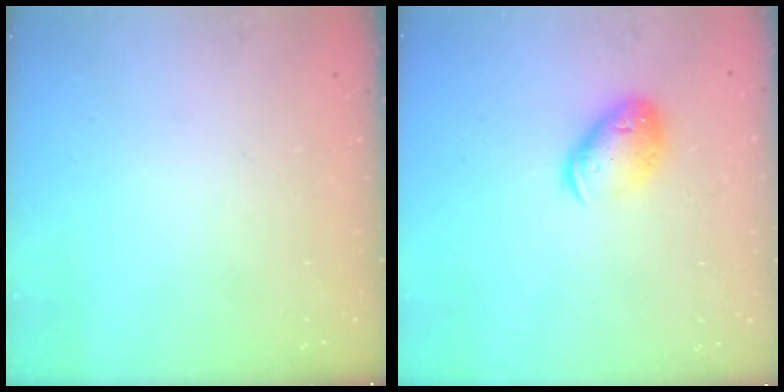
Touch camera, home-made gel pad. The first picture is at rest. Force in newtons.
{"total": 11.8, "press": 11.6, "slide": 1.7}